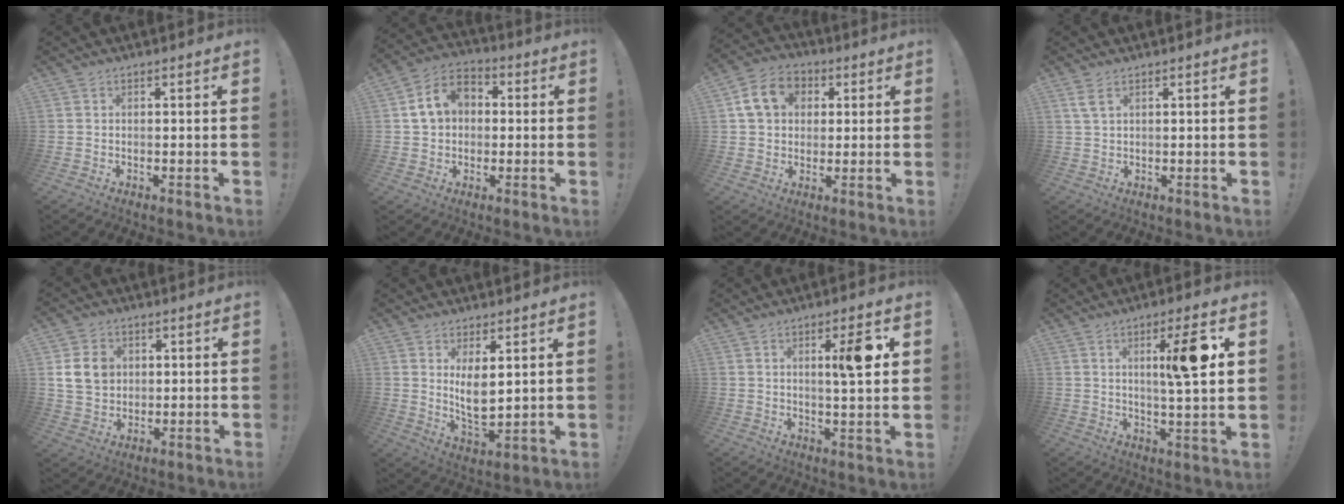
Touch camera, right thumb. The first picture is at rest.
{"total": 10.3, "force": [2.3, 8.1, 5.8], "torque": [-0.088, 0.009, 0.048]}
{"total": 12.1, "force": [3.9, 9.8, 6.0], "torque": [-0.083, -0.001, 0.079]}
{"total": 3.2, "force": [1.8, 1.2, 2.4], "torque": [-0.044, -0.004, 0.032]}
{"total": 9.4, "force": [2.4, 7.8, 4.6], "torque": [-0.080, 0.001, 0.052]}
{"total": 8.3, "force": [3.3, 3.9, 6.5], "torque": [-0.112, -0.035, 0.059]}
{"total": 9.0, "force": [2.9, 1.1, 8.4], "torque": [-0.117, -0.010, 0.033]}
{"total": 12.4, "force": [3.8, 0.8, 11.8], "torque": [-0.180, -0.010, 0.044]}